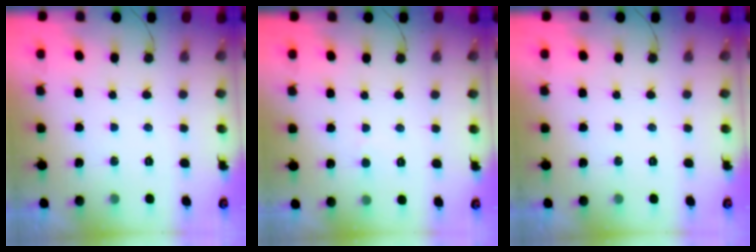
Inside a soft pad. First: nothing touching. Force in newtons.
{"total": 2.5, "press": 2.5, "slide": 0.2}
{"total": 0.0}